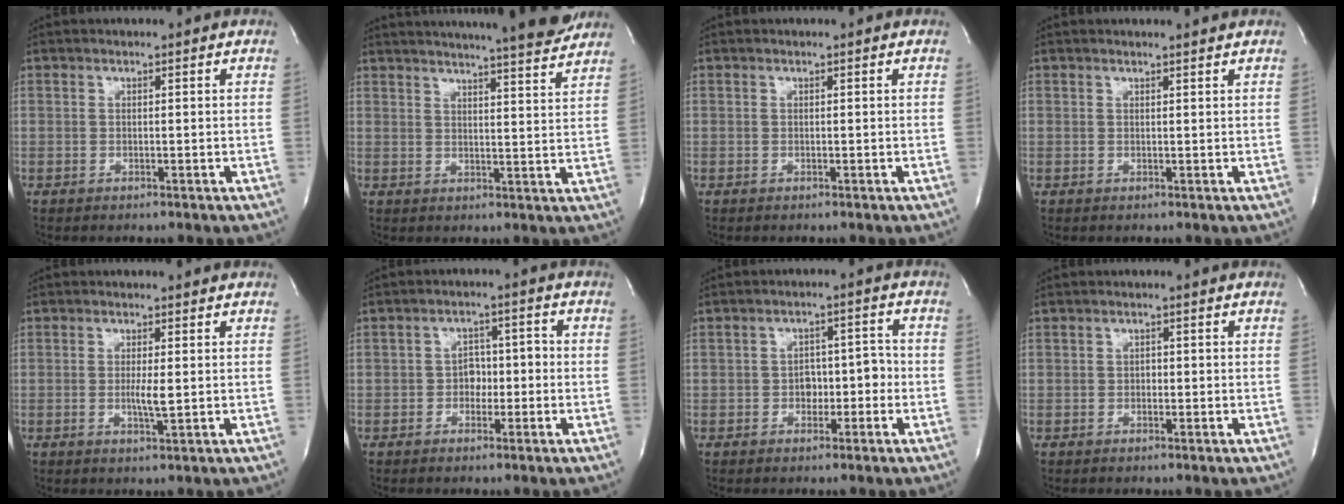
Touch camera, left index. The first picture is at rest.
{"total": 18.1, "force": [16.7, 0.0, 7.1], "torque": [-0.113, -0.034, 0.209]}
{"total": 0.0}
{"total": 1.2, "force": [1.1, -0.3, 0.0], "torque": [-0.010, -0.007, 0.011]}
{"total": 2.5, "force": [-0.4, 0.2, 2.5], "torque": [-0.052, -0.008, -0.007]}
{"total": 3.6, "force": [-1.4, 2.5, 2.1], "torque": [-0.027, 0.013, -0.027]}
{"total": 4.4, "force": [-1.7, 2.8, 2.9], "torque": [-0.037, 0.020, -0.027]}
{"total": 0.9, "force": [-0.5, 0.6, 0.4], "torque": [-0.004, 0.000, -0.012]}